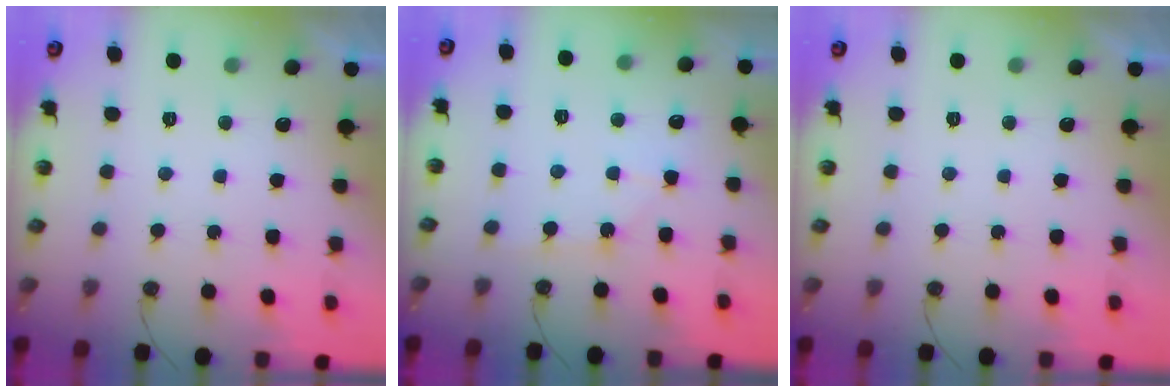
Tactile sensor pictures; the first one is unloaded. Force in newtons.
{"total": 4.4, "press": 4.4, "slide": 0.6}
{"total": 0.0}